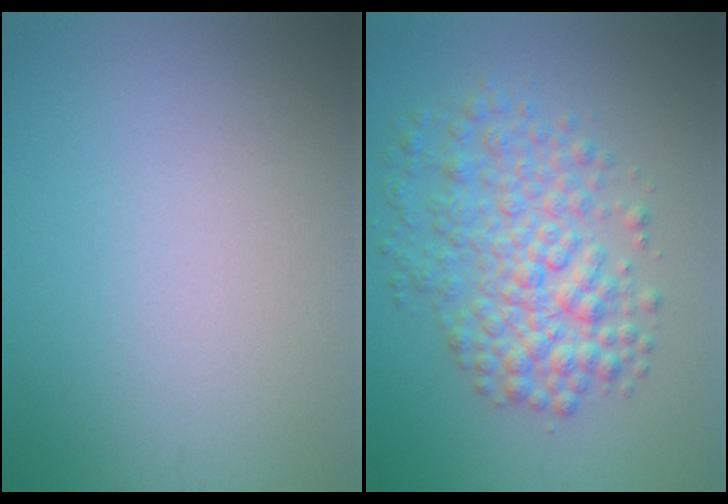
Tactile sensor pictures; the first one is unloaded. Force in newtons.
{"total": 5.6, "press": 5.6, "slide": 0.1}